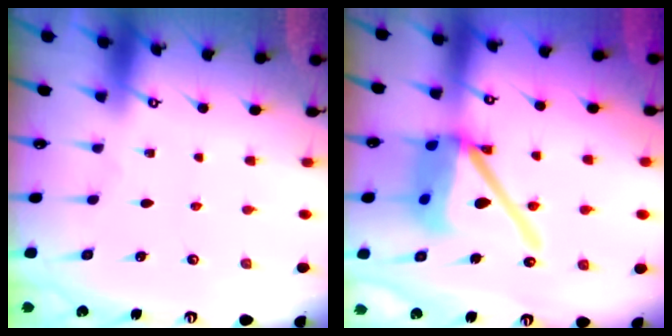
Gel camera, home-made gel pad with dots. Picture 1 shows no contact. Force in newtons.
{"total": 17.7, "press": 17.6, "slide": 2.1}